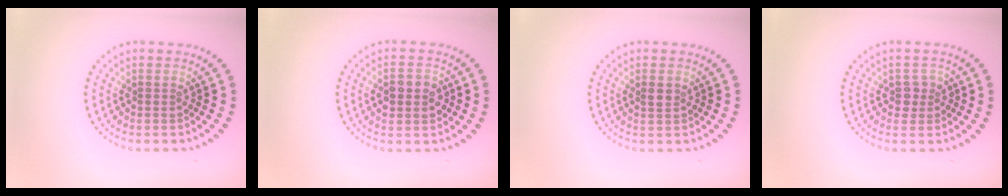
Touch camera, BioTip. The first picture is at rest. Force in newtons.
{"total": 2.9, "press": 2.9, "slide": 0.0}
{"total": 1.1, "press": 1.0, "slide": 0.4}
{"total": 1.5, "press": 1.4, "slide": 0.4}